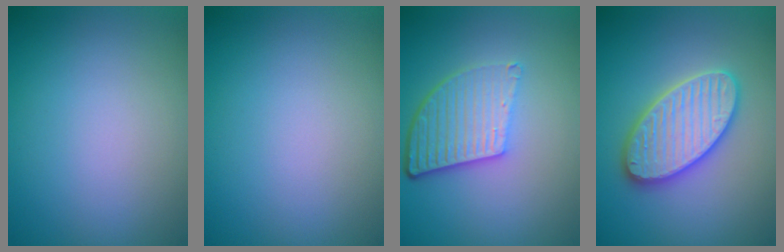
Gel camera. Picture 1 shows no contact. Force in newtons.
{"total": 0.0}
{"total": 5.5, "press": 4.0, "slide": 3.8}
{"total": 5.8, "press": 5.8, "slide": 0.7}